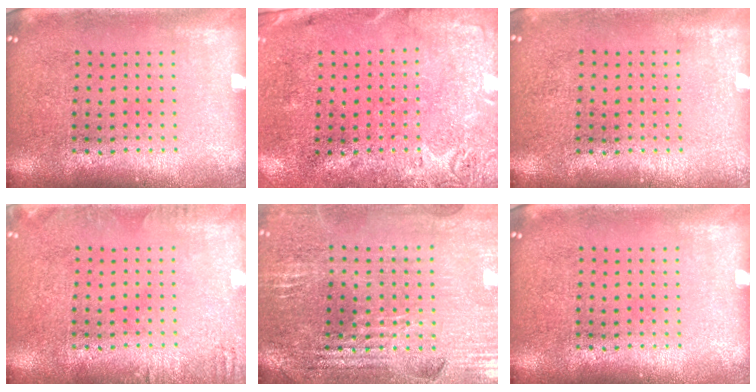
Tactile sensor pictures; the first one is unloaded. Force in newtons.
{"total": 2.9, "press": 2.2, "slide": 1.8}
{"total": 0.0}
{"total": 1.4, "press": 1.3, "slide": 0.2}
{"total": 2.8, "press": 2.8, "slide": 0.5}
{"total": 0.0}